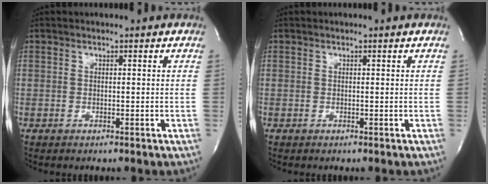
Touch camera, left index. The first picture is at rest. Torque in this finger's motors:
{"motor_torque": [-0.06, 0.06, 0.00, 0.00]}